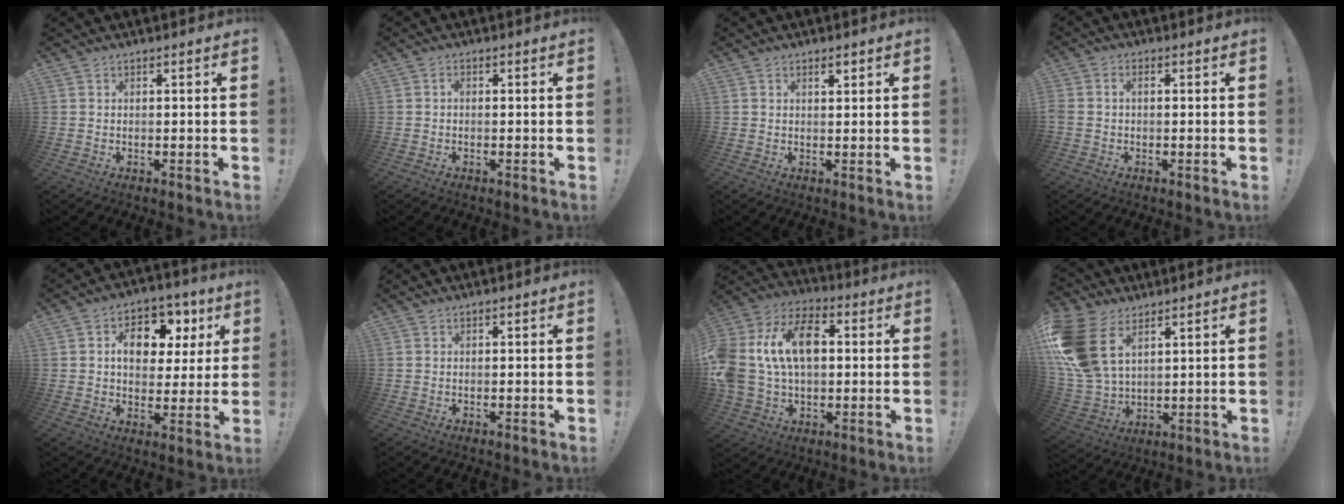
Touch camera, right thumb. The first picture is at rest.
{"total": 0.9, "force": [-0.3, 0.6, 0.6], "torque": [-0.014, 0.003, -0.006]}
{"total": 1.8, "force": [1.3, 0.6, 1.1], "torque": [-0.012, -0.003, 0.020]}
{"total": 2.3, "force": [-0.3, 1.6, 1.7], "torque": [-0.031, 0.007, -0.006]}
{"total": 12.4, "force": [4.2, 8.7, 7.8], "torque": [-0.102, -0.016, 0.077]}
{"total": 0.0}
{"total": 19.6, "force": [3.9, 13.8, 13.4], "torque": [-0.246, 0.004, 0.072]}
{"total": 18.4, "force": [7.5, 12.1, 11.6], "torque": [-0.238, -0.035, 0.141]}